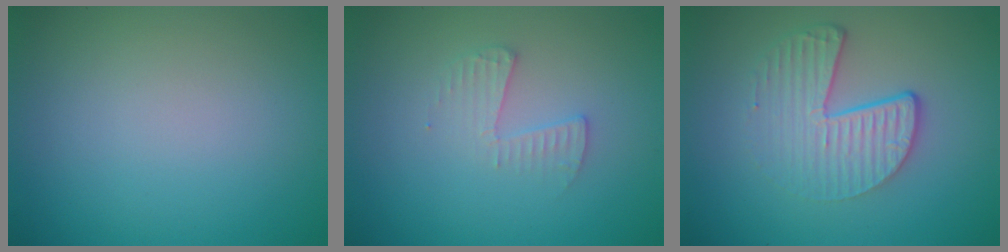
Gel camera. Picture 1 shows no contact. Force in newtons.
{"total": 1.6, "press": 1.6, "slide": 0.1}
{"total": 4.7, "press": 3.1, "slide": 3.6}